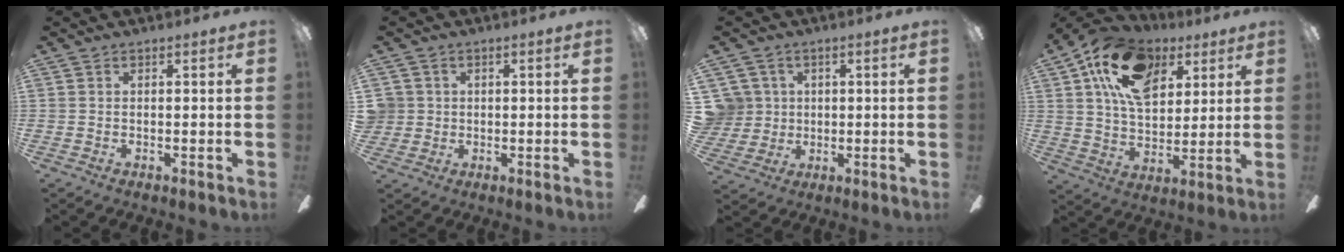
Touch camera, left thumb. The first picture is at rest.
{"total": 3.7, "force": [0.6, 3.7, 0.3], "torque": [-0.017, 0.012, 0.013]}
{"total": 7.5, "force": [1.8, 7.2, 0.7], "torque": [-0.042, 0.002, 0.039]}
{"total": 17.9, "force": [9.0, 11.0, 10.8], "torque": [-0.190, -0.012, 0.164]}